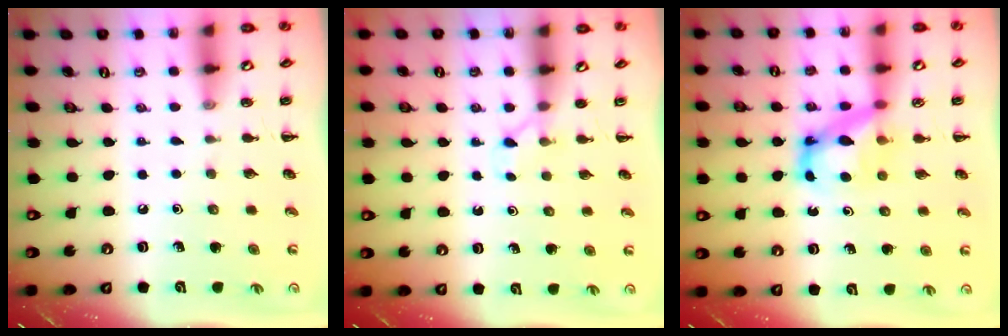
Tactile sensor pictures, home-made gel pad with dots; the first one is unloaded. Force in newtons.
{"total": 2.4, "press": 2.3, "slide": 0.7}
{"total": 6.2, "press": 6.2, "slide": 0.3}